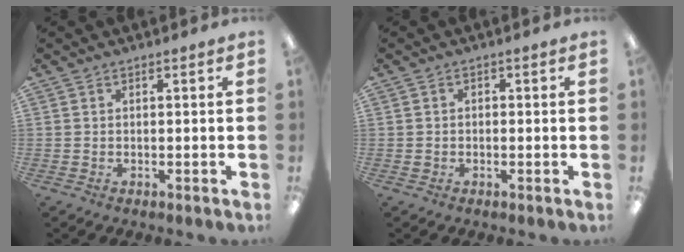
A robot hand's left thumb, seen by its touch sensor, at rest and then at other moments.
{"total": 0.9, "force": [-0.3, 0.9, 0.2], "torque": [-0.004, 0.003, -0.008]}